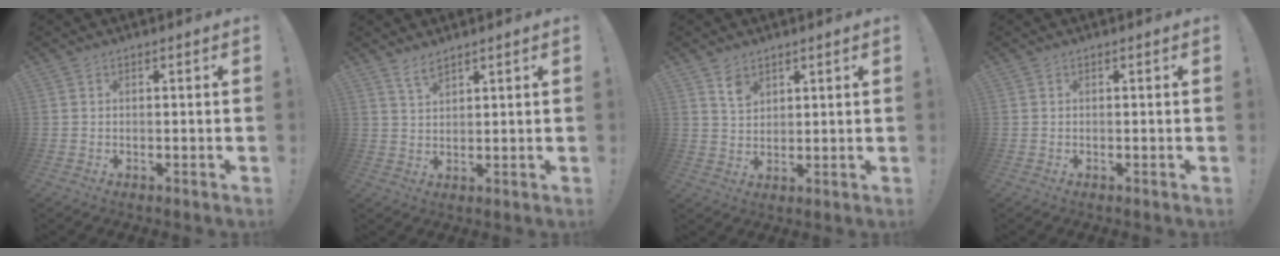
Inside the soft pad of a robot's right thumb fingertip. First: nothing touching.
{"total": 3.5, "force": [2.9, 0.8, 1.8], "torque": [-0.031, -0.018, 0.051]}
{"total": 5.1, "force": [3.5, 3.1, 1.9], "torque": [-0.024, -0.020, 0.063]}
{"total": 0.0}